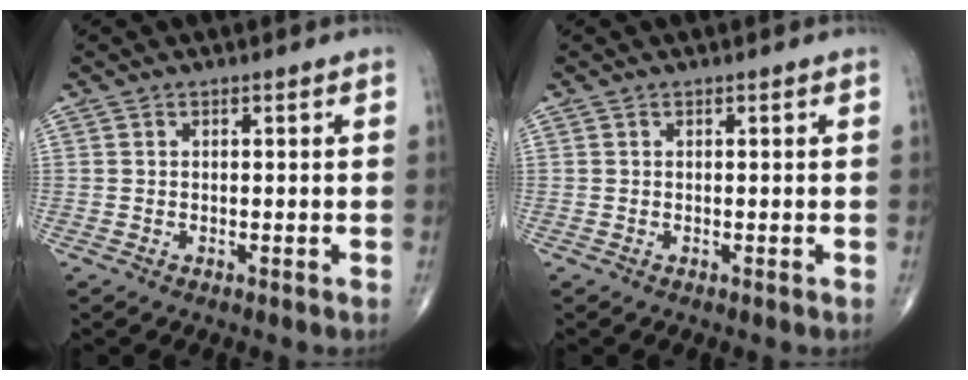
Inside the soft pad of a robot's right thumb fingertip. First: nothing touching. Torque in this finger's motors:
{"motor_torque": [0.14, 0.14, 0.22, 0.22, 0.00]}